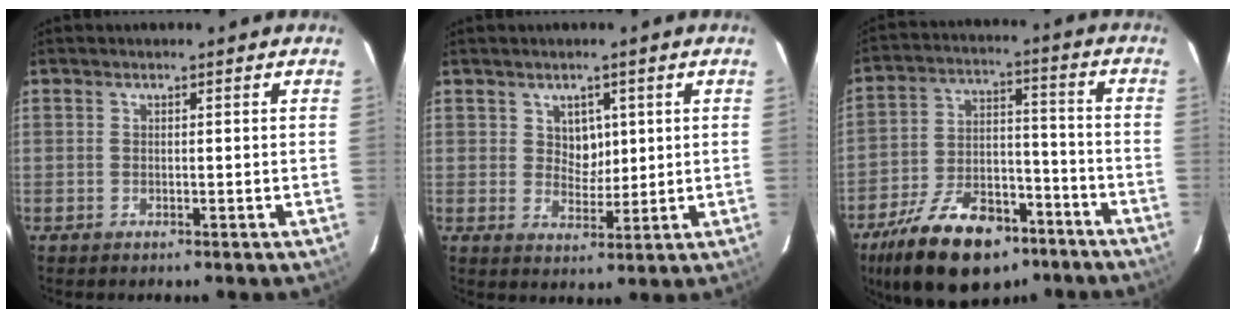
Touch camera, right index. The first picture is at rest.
{"total": 4.1, "force": [1.5, 3.4, 1.8], "torque": [-0.023, 0.004, 0.031]}
{"total": 20.6, "force": [-13.6, 10.3, 11.6], "torque": [-0.231, 0.001, -0.211]}